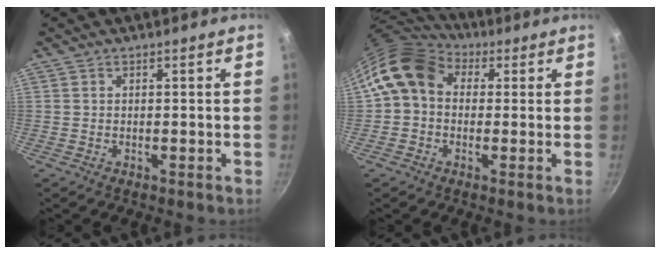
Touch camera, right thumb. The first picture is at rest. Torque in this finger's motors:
{"motor_torque": [-0.61, 1.44, 0.17, -0.02, 0.17]}